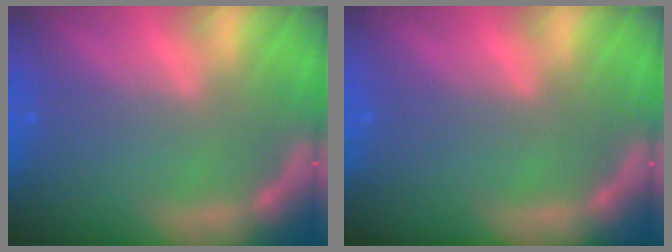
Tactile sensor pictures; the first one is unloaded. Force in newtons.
{"total": 0.0}